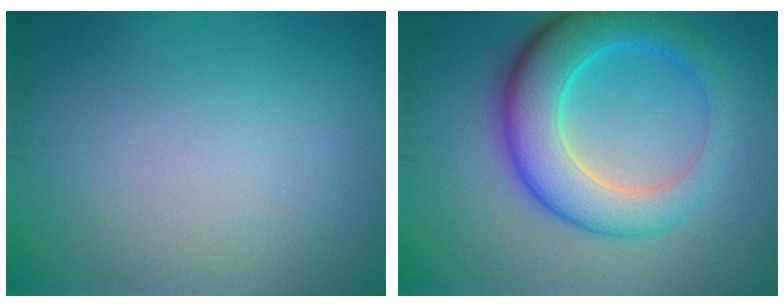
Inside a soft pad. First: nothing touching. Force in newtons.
{"total": 8.0, "press": 8.0, "slide": 0.1}